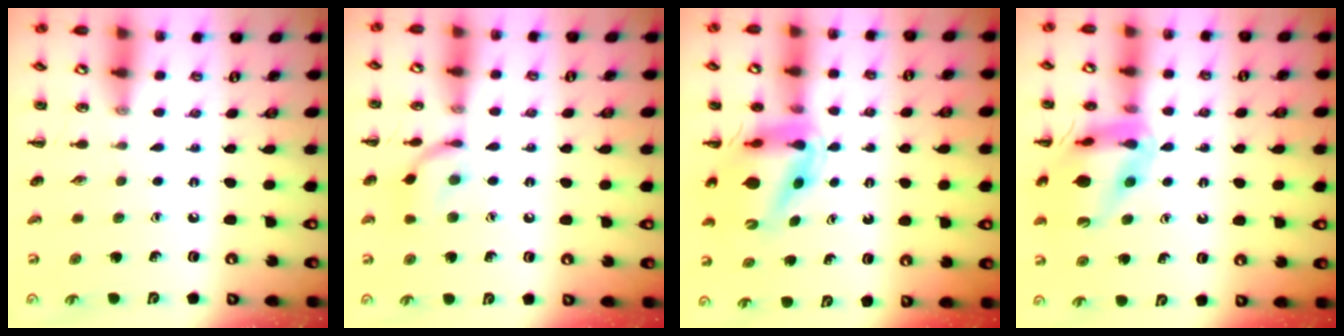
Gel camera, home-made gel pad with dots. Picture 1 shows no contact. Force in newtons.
{"total": 9.6, "press": 9.6, "slide": 0.4}
{"total": 10.6, "press": 10.1, "slide": 3.2}
{"total": 16.3, "press": 16.3, "slide": 1.7}